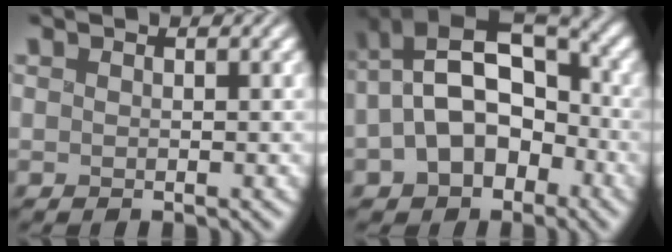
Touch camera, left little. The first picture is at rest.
{"total": 11.9, "force": [-1.2, 8.6, 8.1], "torque": [-0.132, 0.016, -0.028]}